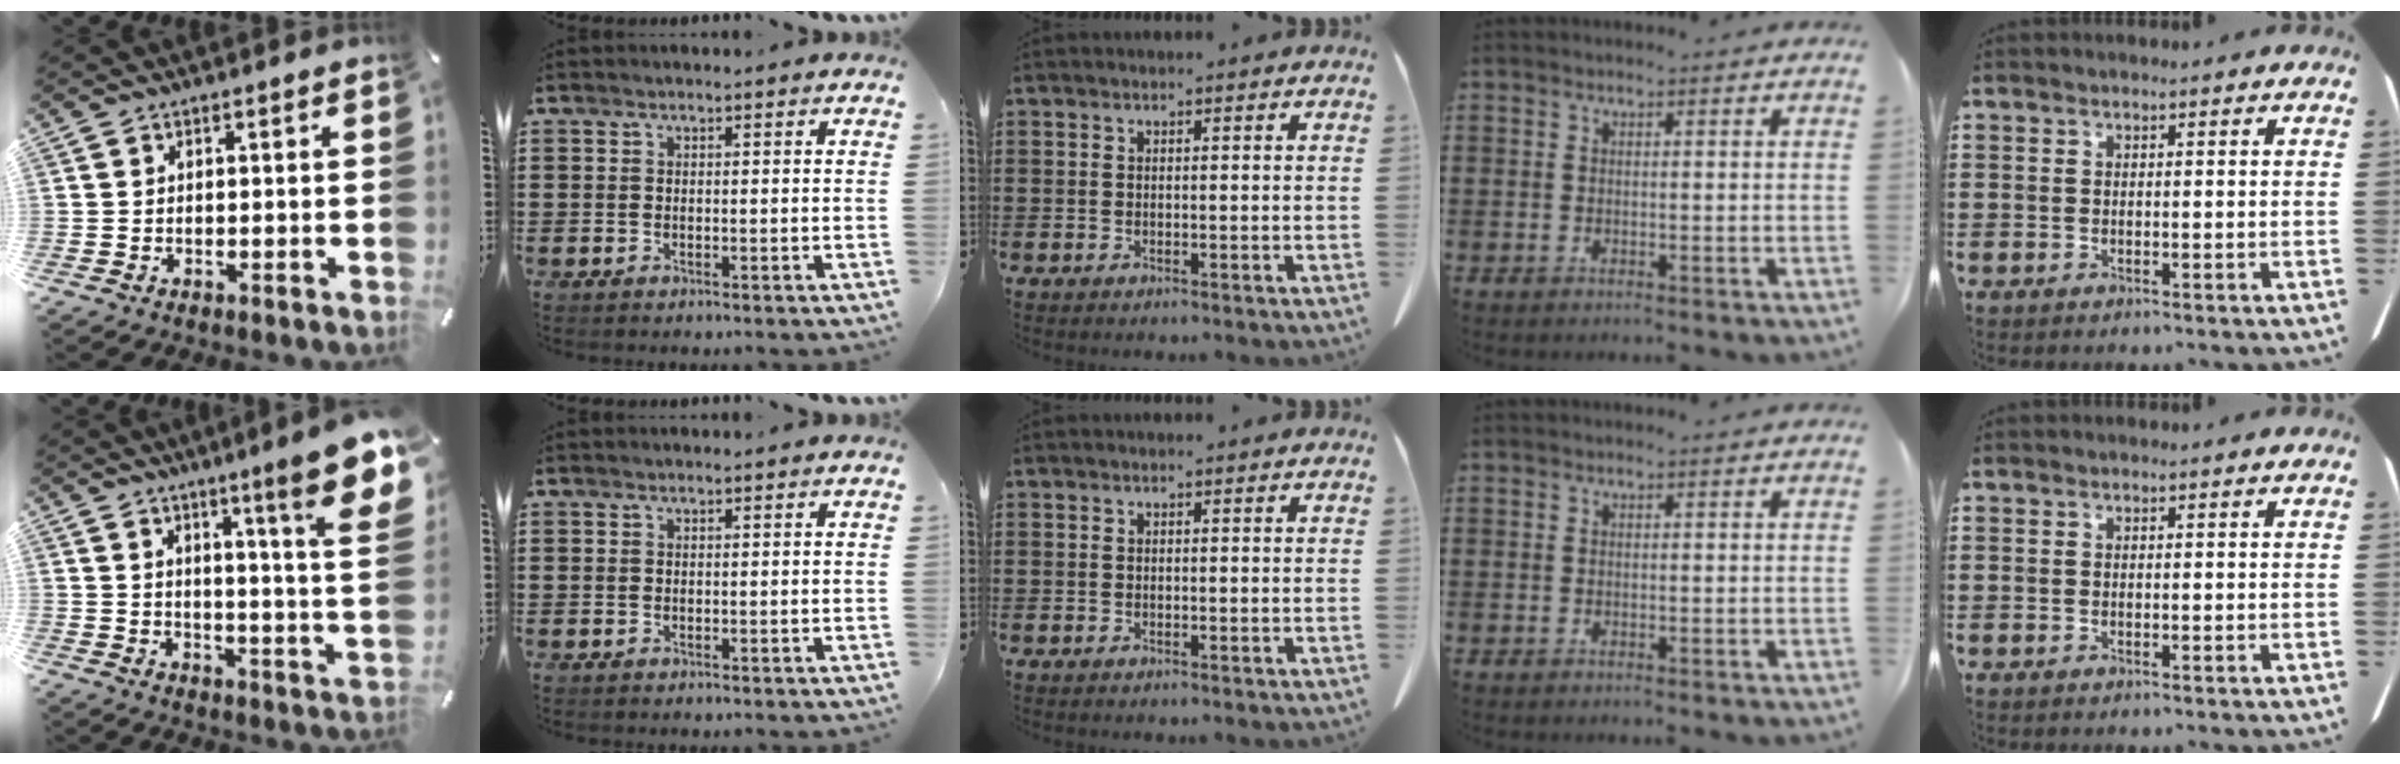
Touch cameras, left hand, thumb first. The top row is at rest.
{"thumb": {"total": 14.5, "force": [8.5, 0.8, 11.8], "torque": [-0.177, -0.069, 0.126]}}